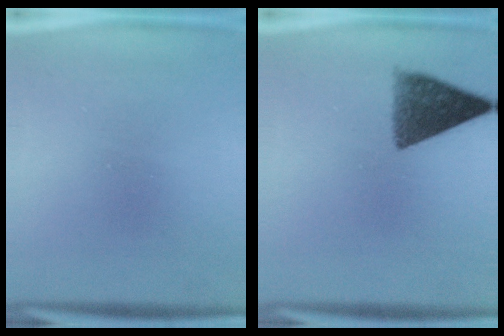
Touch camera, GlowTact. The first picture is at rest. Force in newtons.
{"total": 8.7}